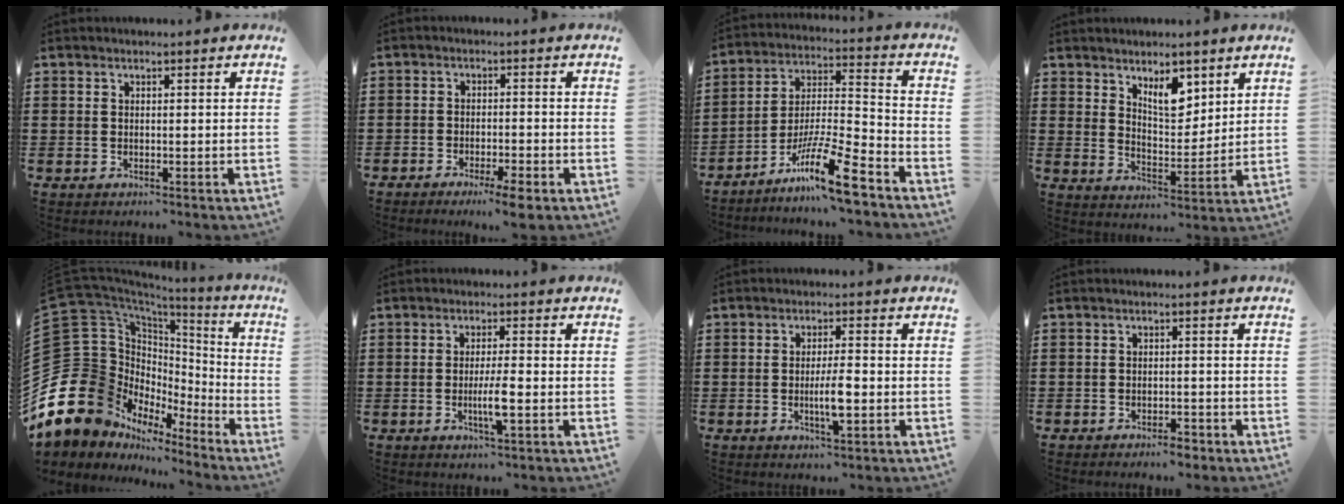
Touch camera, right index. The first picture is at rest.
{"total": 3.3, "force": [-2.8, 0.1, 1.7], "torque": [-0.028, 0.003, -0.051]}
{"total": 12.9, "force": [-9.4, 1.0, 8.8], "torque": [-0.159, 0.012, -0.176]}
{"total": 6.2, "force": [4.0, 2.9, 3.7], "torque": [-0.059, -0.010, 0.068]}
{"total": 21.0, "force": [-5.8, 16.8, 11.3], "torque": [-0.263, -0.020, -0.076]}
{"total": 4.3, "force": [-1.1, 0.3, 4.2], "torque": [-0.079, -0.008, -0.022]}
{"total": 4.9, "force": [-1.0, 0.8, 4.7], "torque": [-0.095, -0.006, -0.023]}
{"total": 2.3, "force": [-2.2, 0.4, 0.6], "torque": [-0.015, 0.001, -0.044]}